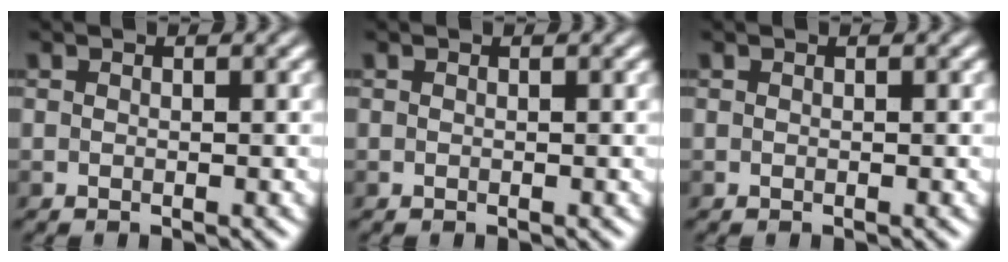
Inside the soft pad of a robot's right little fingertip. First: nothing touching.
{"total": 0.0}
{"total": 0.0}